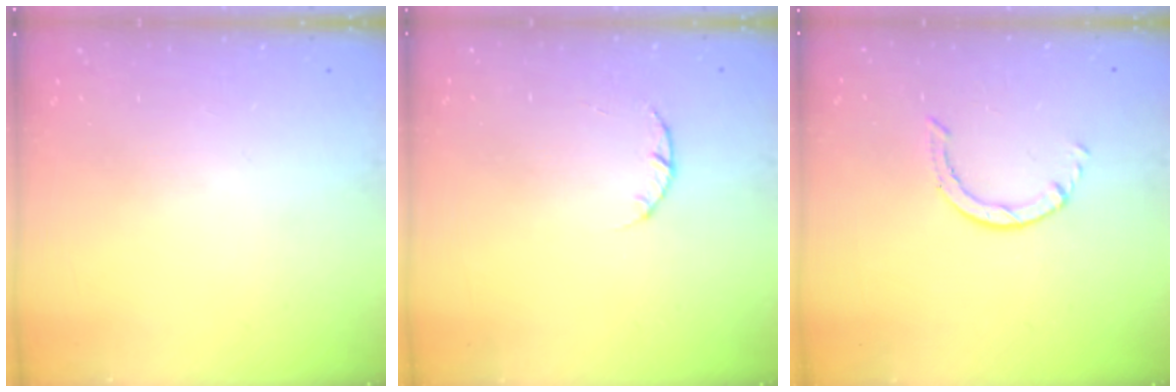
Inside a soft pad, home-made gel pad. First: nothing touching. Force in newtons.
{"total": 1.4, "press": 1.3, "slide": 0.3}
{"total": 0.6, "press": 0.6, "slide": 0.1}